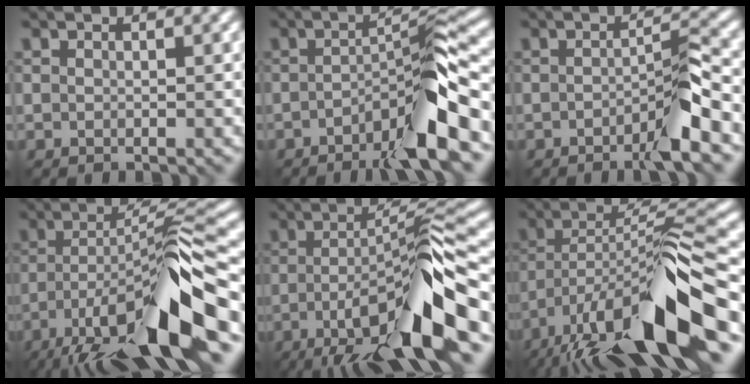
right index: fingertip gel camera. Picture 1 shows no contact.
{"total": 7.9, "force": [-3.8, 1.1, 6.8], "torque": [-0.099, 0.016, -0.070]}
{"total": 3.8, "force": [-1.7, 0.4, 3.4], "torque": [-0.051, 0.011, -0.037]}
{"total": 15.2, "force": [-7.6, 3.2, 12.8], "torque": [-0.215, 0.005, -0.128]}
{"total": 13.2, "force": [-4.9, 2.8, 12.0], "torque": [-0.179, 0.008, -0.087]}
{"total": 16.2, "force": [-9.1, 3.9, 12.8], "torque": [-0.223, 0.004, -0.159]}